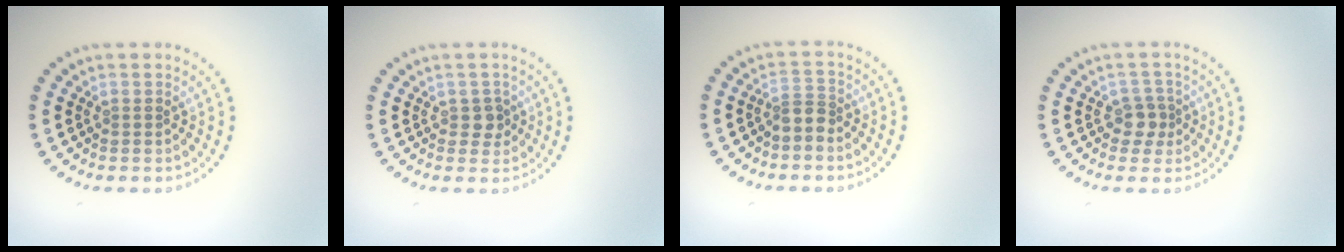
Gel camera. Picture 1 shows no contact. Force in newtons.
{"total": 1.3, "press": 1.3, "slide": 0.5}
{"total": 1.9, "press": 1.4, "slide": 1.3}
{"total": 2.1, "press": 1.7, "slide": 1.1}